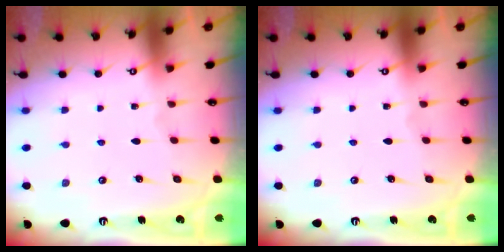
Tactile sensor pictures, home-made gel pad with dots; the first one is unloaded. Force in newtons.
{"total": 0.0}